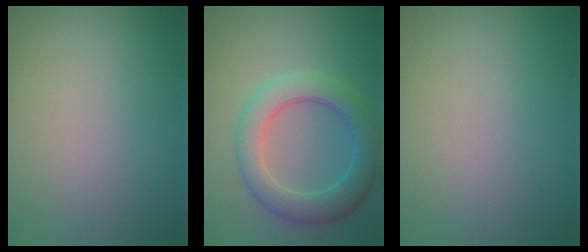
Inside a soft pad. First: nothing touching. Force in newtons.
{"total": 5.6, "press": 5.6, "slide": 0.1}
{"total": 0.0}